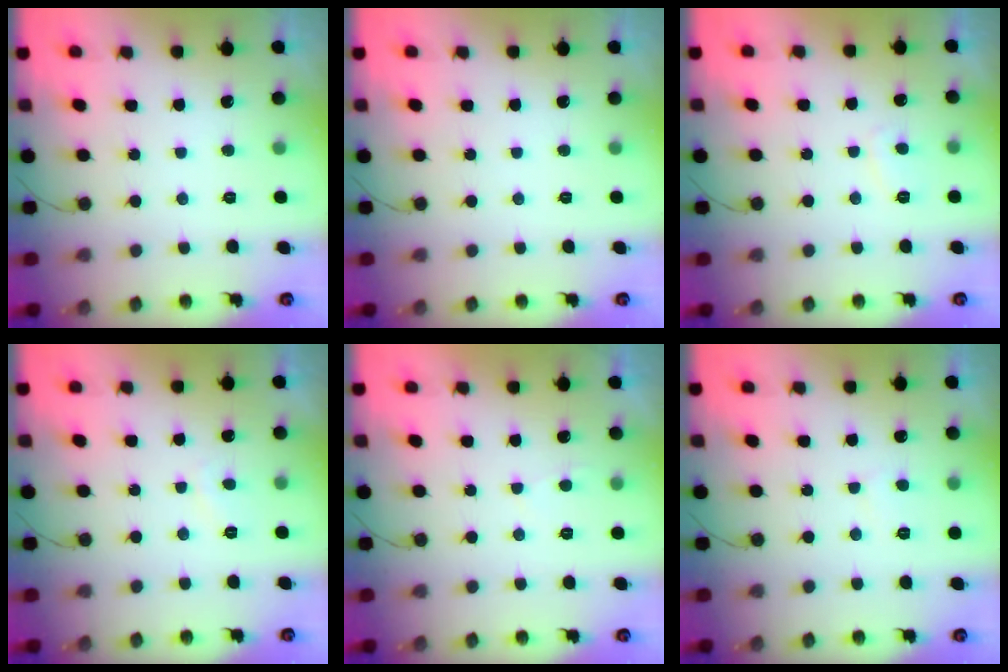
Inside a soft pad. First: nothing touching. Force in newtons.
{"total": 0.0}
{"total": 2.7, "press": 2.6, "slide": 0.7}
{"total": 1.6, "press": 1.5, "slide": 0.6}
{"total": 2.0, "press": 1.9, "slide": 0.3}
{"total": 2.7, "press": 2.7, "slide": 0.3}